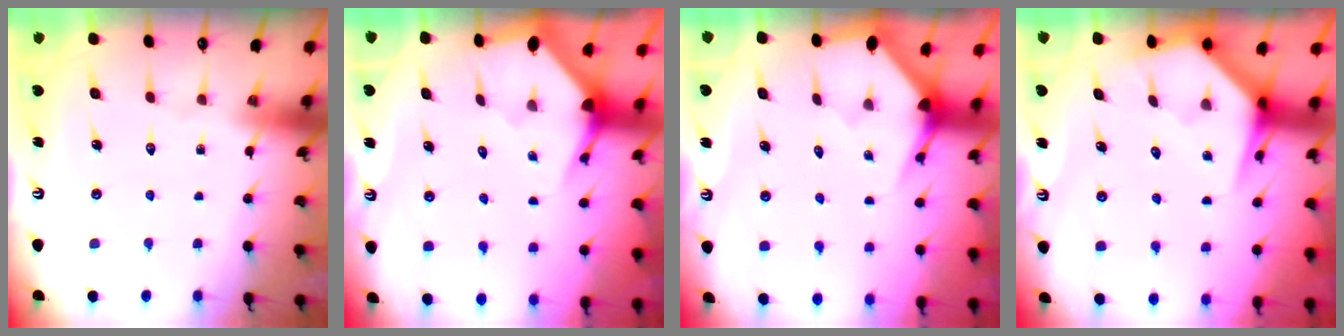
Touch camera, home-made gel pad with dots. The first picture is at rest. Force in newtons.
{"total": 3.0, "press": 3.0, "slide": 0.1}
{"total": 3.5, "press": 3.5, "slide": 0.1}
{"total": 5.6, "press": 5.6, "slide": 0.4}